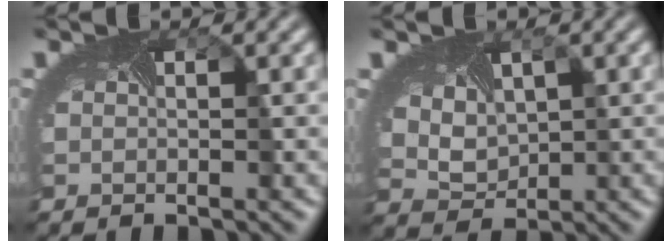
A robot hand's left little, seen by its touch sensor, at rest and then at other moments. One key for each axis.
{"total": 4.1, "fx": 1.8, "fy": 2.8, "fz": 2.3, "tx": -0.064, "ty": 0.015, "tz": 0.041}